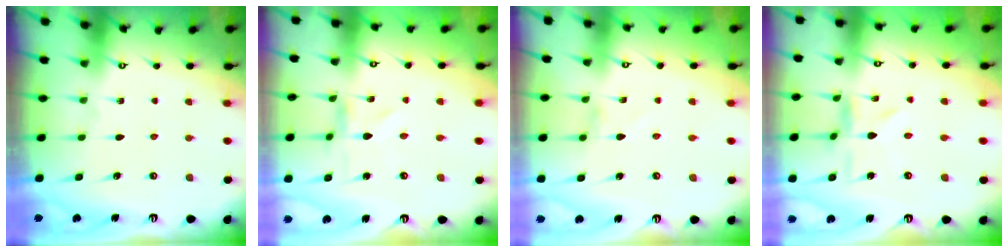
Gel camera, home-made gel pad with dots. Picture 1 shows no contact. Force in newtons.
{"total": 0.0}
{"total": 0.0}
{"total": 3.7, "press": 3.6, "slide": 0.4}